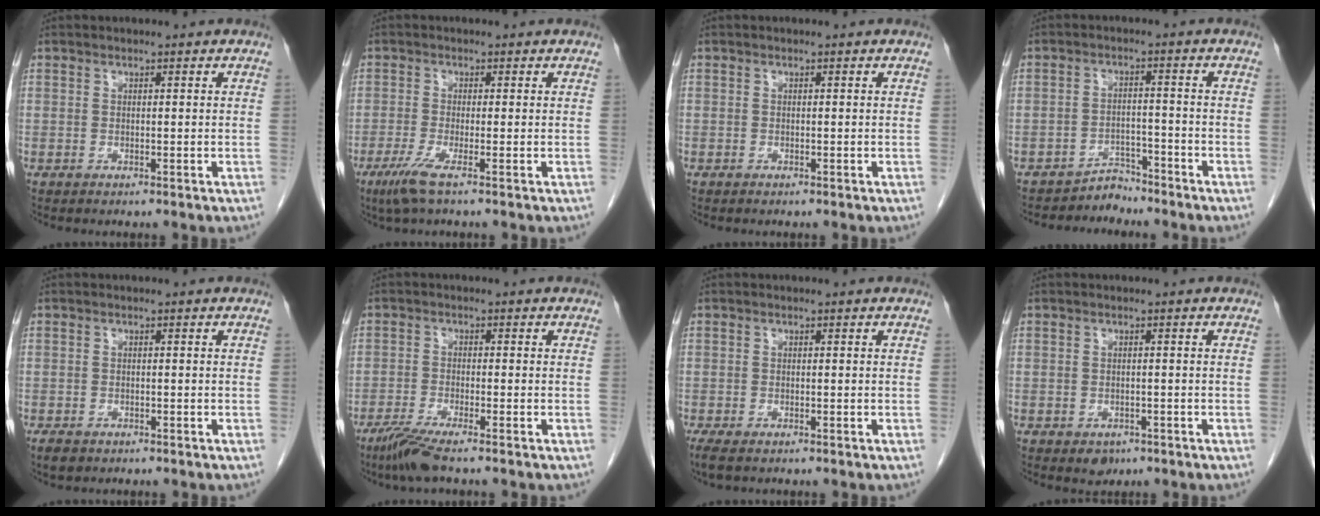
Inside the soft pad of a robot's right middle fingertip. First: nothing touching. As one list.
[{"total": 3.7, "force": [-2.2, -0.2, 3.0], "torque": [-0.068, -0.015, -0.049]}, {"total": 0.0}, {"total": 3.4, "force": [-3.2, 0.9, -0.7], "torque": [0.018, 0.002, -0.051]}, {"total": 2.0, "force": [-1.4, 1.1, 0.9], "torque": [-0.018, -0.002, -0.017]}, {"total": 4.8, "force": [-3.6, -0.1, 3.2], "torque": [-0.068, -0.015, -0.073]}, {"total": 3.5, "force": [-2.5, 1.4, 2.1], "torque": [-0.042, -0.012, -0.038]}, {"total": 2.1, "force": [-1.2, 1.5, 0.9], "torque": [-0.009, 0.002, -0.008]}]